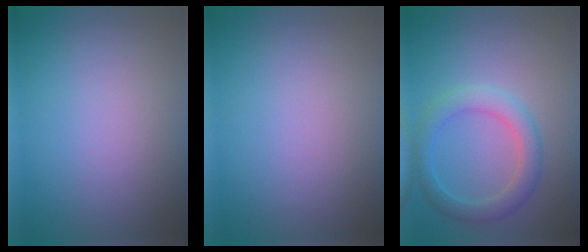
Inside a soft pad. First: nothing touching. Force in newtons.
{"total": 0.0}
{"total": 3.2, "press": 3.2, "slide": 0.0}